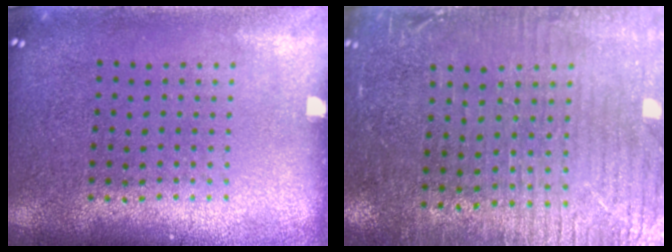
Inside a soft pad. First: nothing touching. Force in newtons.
{"total": 3.5, "press": 2.9, "slide": 1.8}